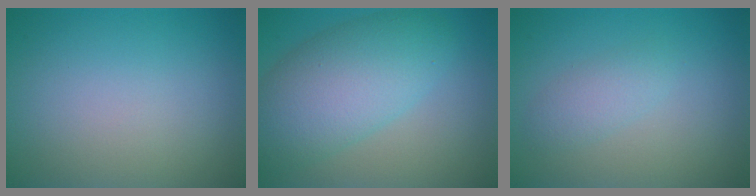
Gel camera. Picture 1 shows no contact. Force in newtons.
{"total": 7.5, "press": 7.5, "slide": 0.3}
{"total": 1.8, "press": 1.8, "slide": 0.1}